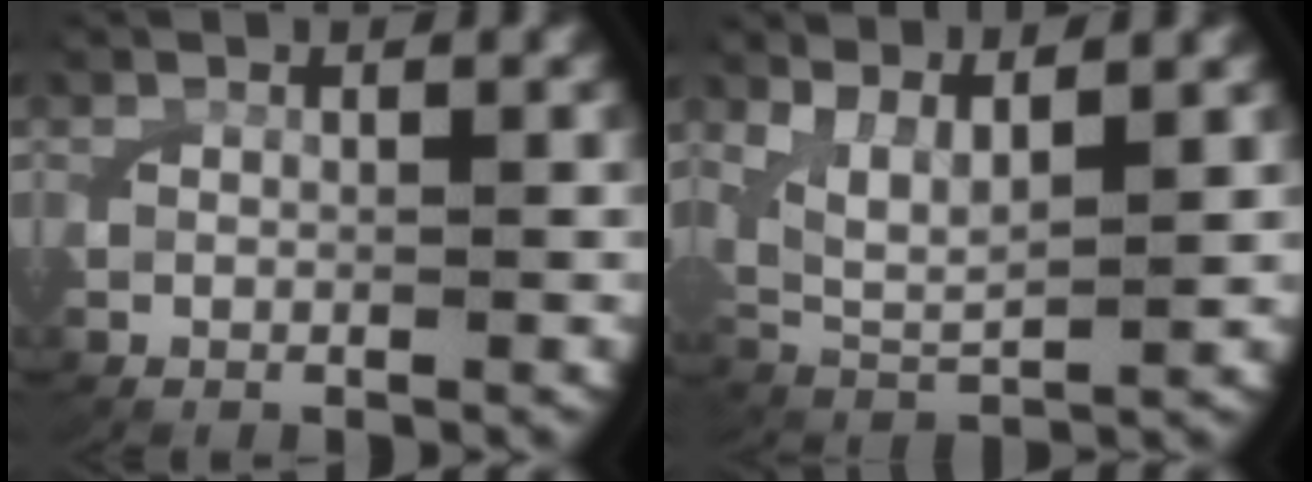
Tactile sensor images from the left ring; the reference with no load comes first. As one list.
[{"total": 6.7, "force": [2.2, 4.9, 4.0], "torque": [-0.113, -0.021, 0.035]}]